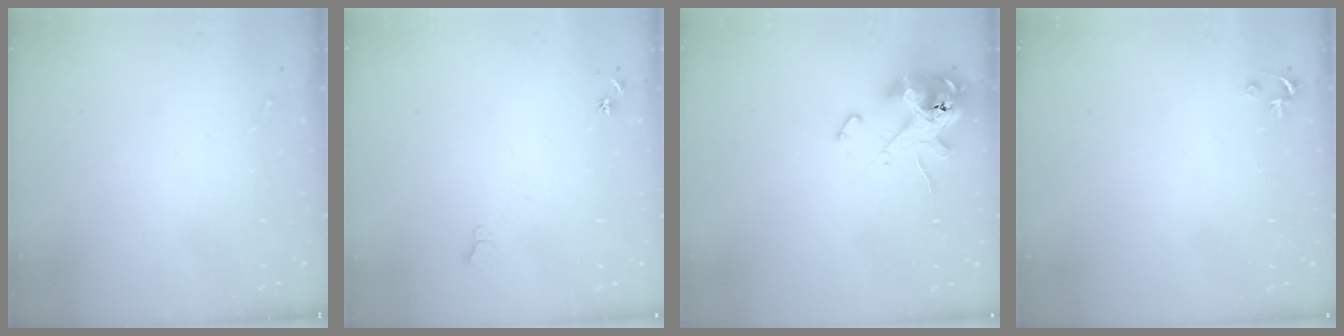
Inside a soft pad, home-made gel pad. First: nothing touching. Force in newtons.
{"total": 6.2, "press": 6.1, "slide": 0.8}
{"total": 14.6, "press": 14.4, "slide": 2.8}
{"total": 2.5, "press": 2.5, "slide": 0.2}